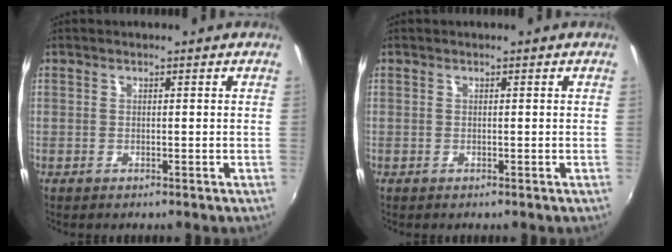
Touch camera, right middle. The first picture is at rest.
{"total": 0.0}